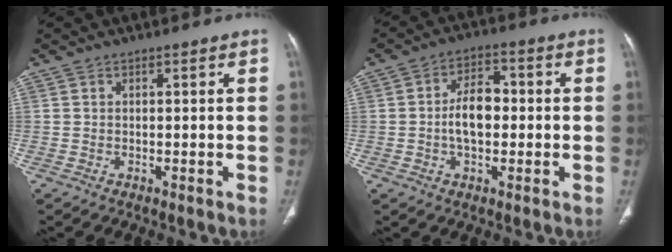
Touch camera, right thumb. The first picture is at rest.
{"total": 7.8, "force": [-0.4, 4.7, 6.2], "torque": [-0.097, 0.020, -0.013]}